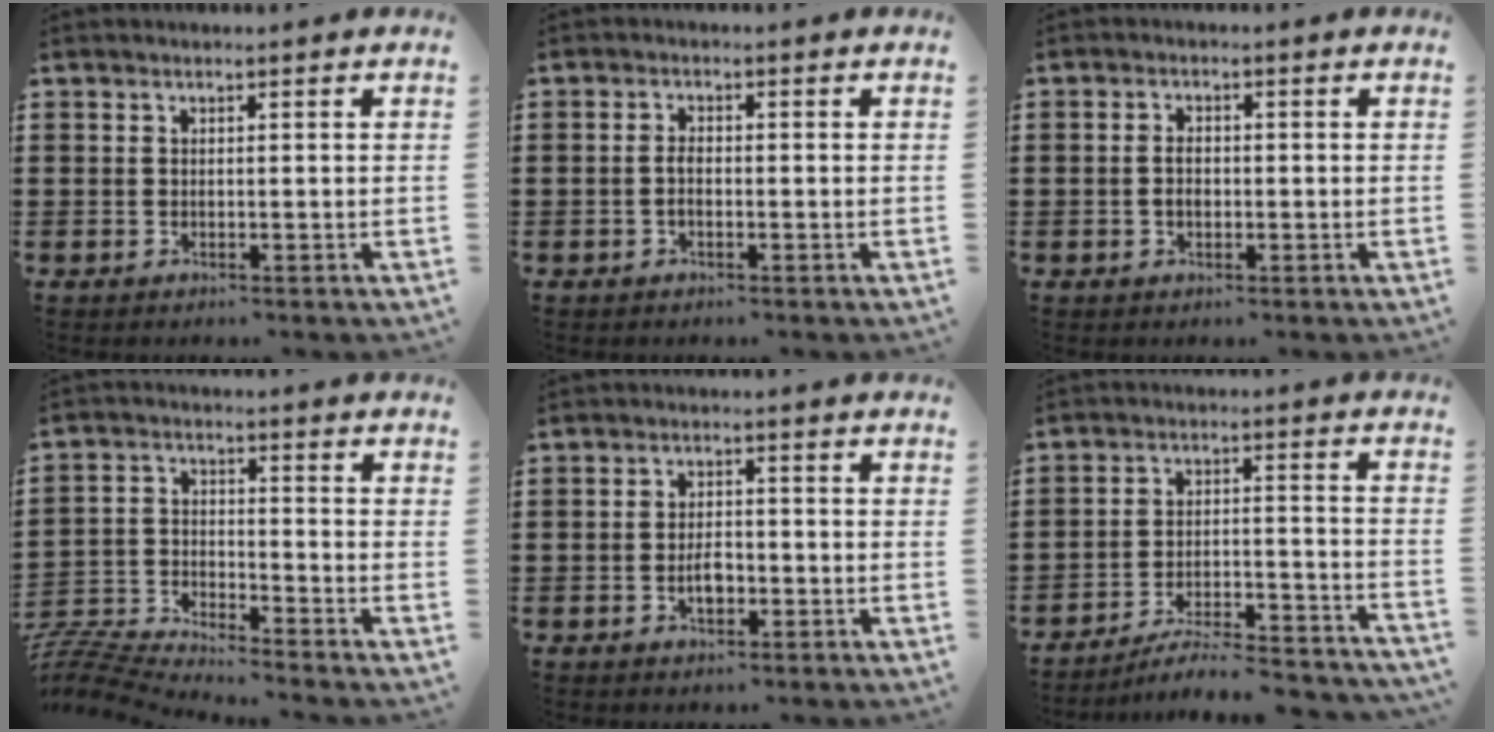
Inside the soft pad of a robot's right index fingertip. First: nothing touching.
{"total": 1.7, "force": [-0.5, 0.6, 1.5], "torque": [-0.038, -0.004, -0.012]}
{"total": 2.2, "force": [-0.3, 1.1, 1.8], "torque": [-0.037, 0.002, -0.006]}
{"total": 6.4, "force": [-6.4, -0.3, 0.4], "torque": [-0.031, -0.006, -0.135]}
{"total": 3.3, "force": [-1.1, 1.4, 2.7], "torque": [-0.052, 0.001, -0.018]}
{"total": 6.6, "force": [-6.2, 0.2, 2.3], "torque": [-0.041, -0.004, -0.122]}